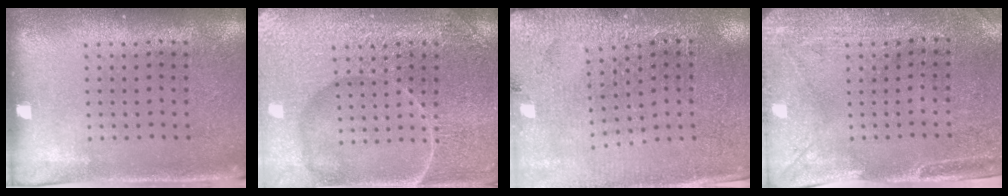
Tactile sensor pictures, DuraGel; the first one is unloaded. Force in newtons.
{"total": 7.4, "press": 7.4, "slide": 0.9}
{"total": 2.7, "press": 2.7, "slide": 0.3}
{"total": 3.1, "press": 2.5, "slide": 1.8}